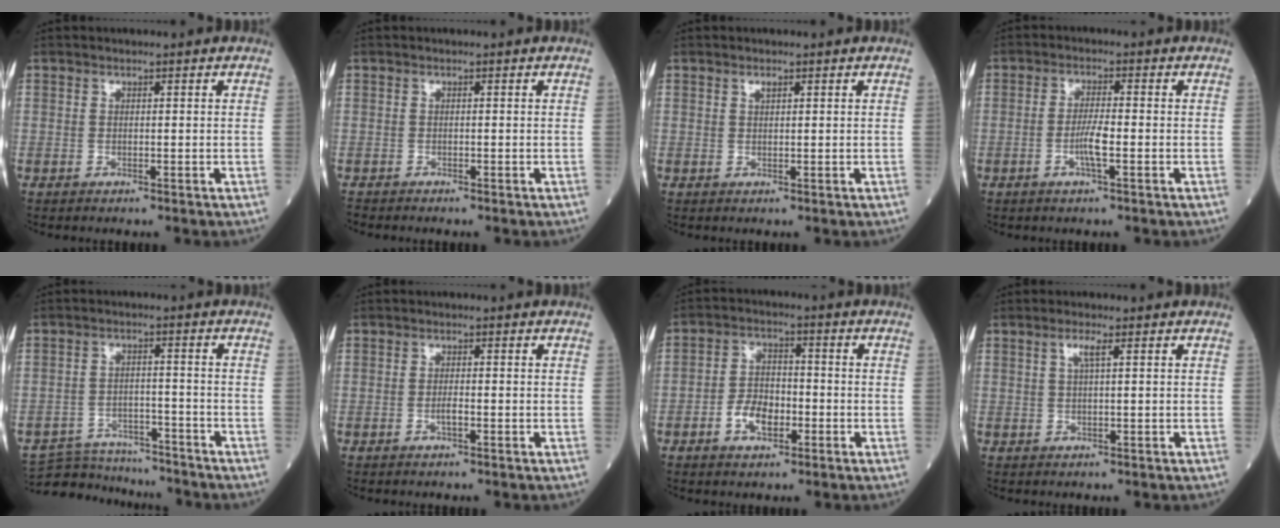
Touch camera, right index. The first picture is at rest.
{"total": 0.8, "force": [-0.8, 0.0, 0.0], "torque": [-0.004, -0.003, -0.018]}
{"total": 0.7, "force": [0.5, 0.2, 0.5], "torque": [-0.012, -0.001, 0.008]}
{"total": 3.7, "force": [-1.2, 0.2, 3.5], "torque": [-0.071, -0.003, -0.026]}
{"total": 10.9, "force": [-10.5, 2.6, 1.3], "torque": [-0.019, 0.013, -0.159]}
{"total": 1.3, "force": [-0.5, 0.2, 1.2], "torque": [-0.024, 0.000, -0.011]}
{"total": 6.0, "force": [-2.4, 3.4, 4.4], "torque": [-0.086, 0.011, -0.044]}
{"total": 1.9, "force": [0.8, -0.1, 1.8], "torque": [-0.041, 0.004, 0.014]}